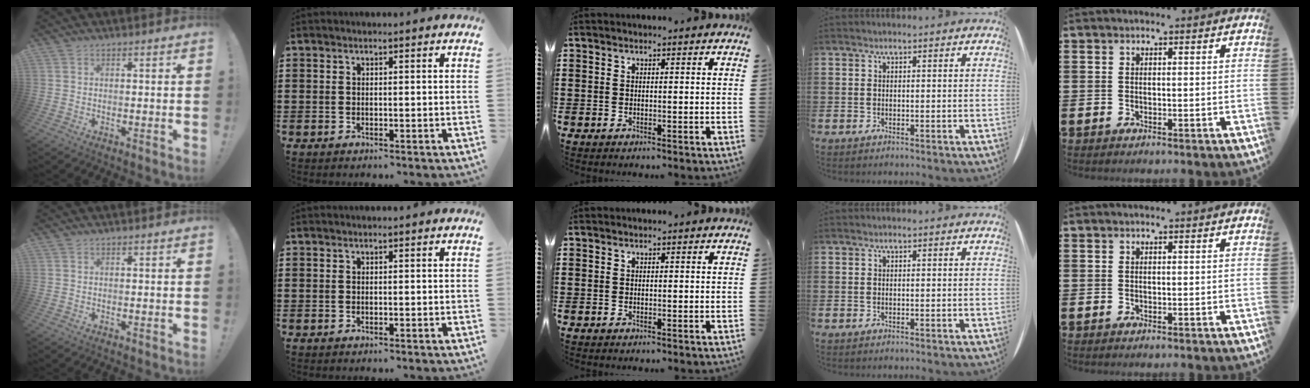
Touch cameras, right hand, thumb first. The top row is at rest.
{}